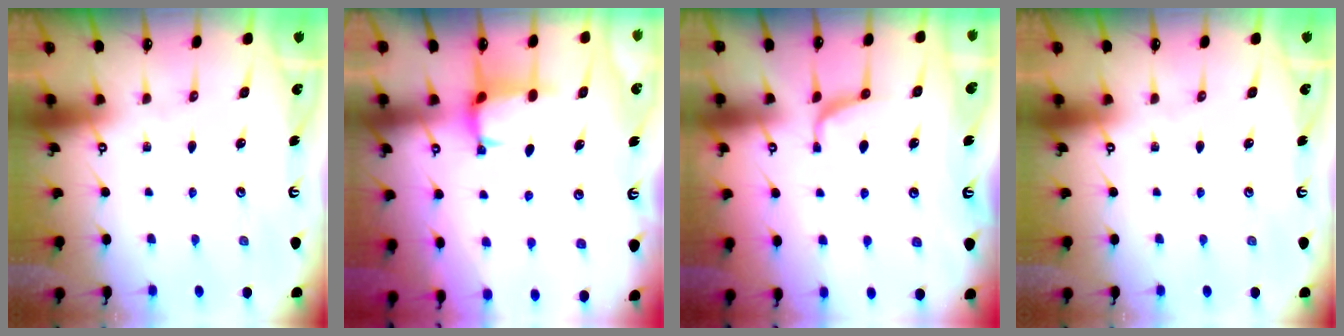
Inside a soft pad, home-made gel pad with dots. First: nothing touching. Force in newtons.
{"total": 1.3, "press": 1.2, "slide": 0.3}
{"total": 1.7, "press": 1.5, "slide": 0.9}
{"total": 0.0}